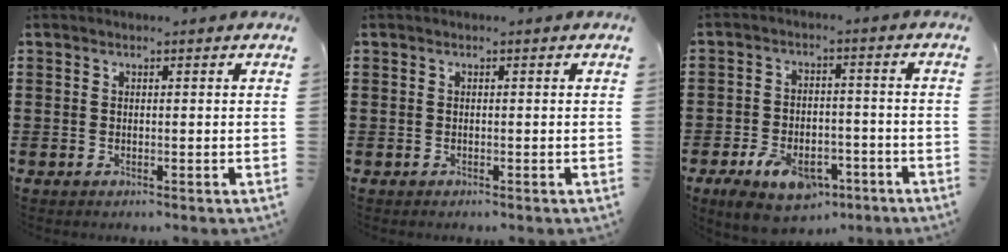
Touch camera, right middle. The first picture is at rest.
{"total": 0.0}
{"total": 7.1, "force": [-4.6, 3.7, 4.0], "torque": [-0.058, 0.007, -0.086]}